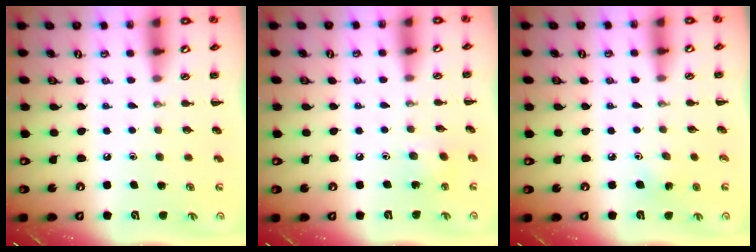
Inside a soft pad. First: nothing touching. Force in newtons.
{"total": 2.9, "press": 2.8, "slide": 0.6}
{"total": 3.2, "press": 3.0, "slide": 1.0}